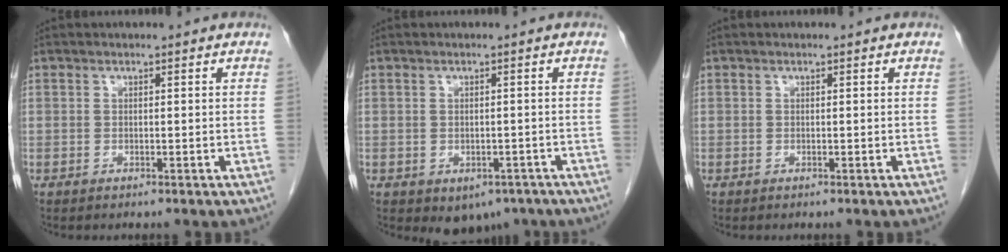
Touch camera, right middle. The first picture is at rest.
{"total": 4.5, "force": [-2.7, 3.1, 1.8], "torque": [-0.011, 0.002, -0.028]}
{"total": 0.0}